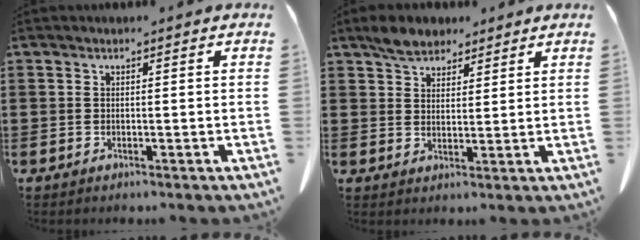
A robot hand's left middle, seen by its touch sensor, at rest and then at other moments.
{"total": 4.4, "force": [3.6, 2.3, 1.3], "torque": [-0.031, 0.002, 0.067]}